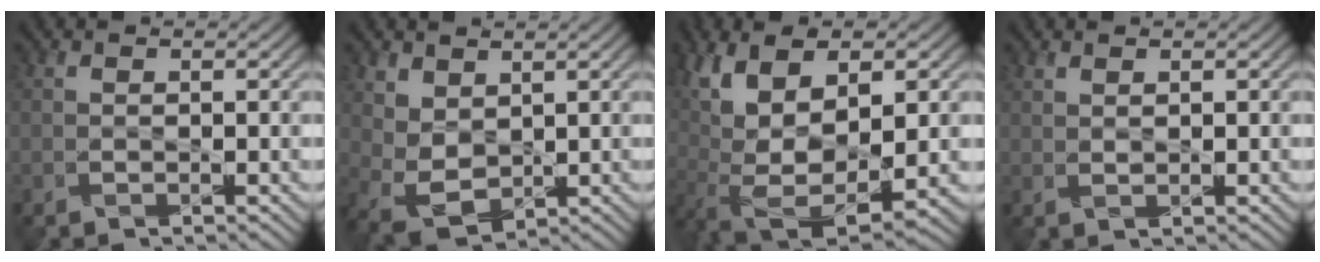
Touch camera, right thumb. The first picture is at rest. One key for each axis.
{"total": 4.0, "fx": 2.6, "fy": 2.2, "fz": 2.1, "tx": -0.061, "ty": -0.004, "tz": 0.055}
{"total": 13.3, "fx": 1.2, "fy": 6.5, "fz": 11.5, "tx": -0.232, "ty": -0.020, "tz": 0.035}
{"total": 0.8, "fx": 0.6, "fy": -0.1, "fz": 0.4, "tx": -0.012, "ty": -0.002, "tz": 0.014}